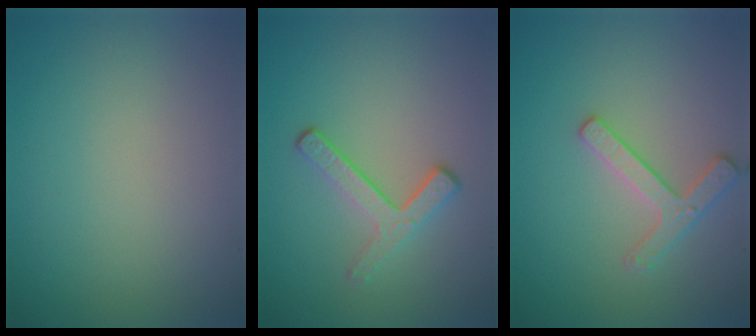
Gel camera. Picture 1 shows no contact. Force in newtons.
{"total": 3.2, "press": 2.3, "slide": 2.2}
{"total": 2.5, "press": 2.5, "slide": 0.3}